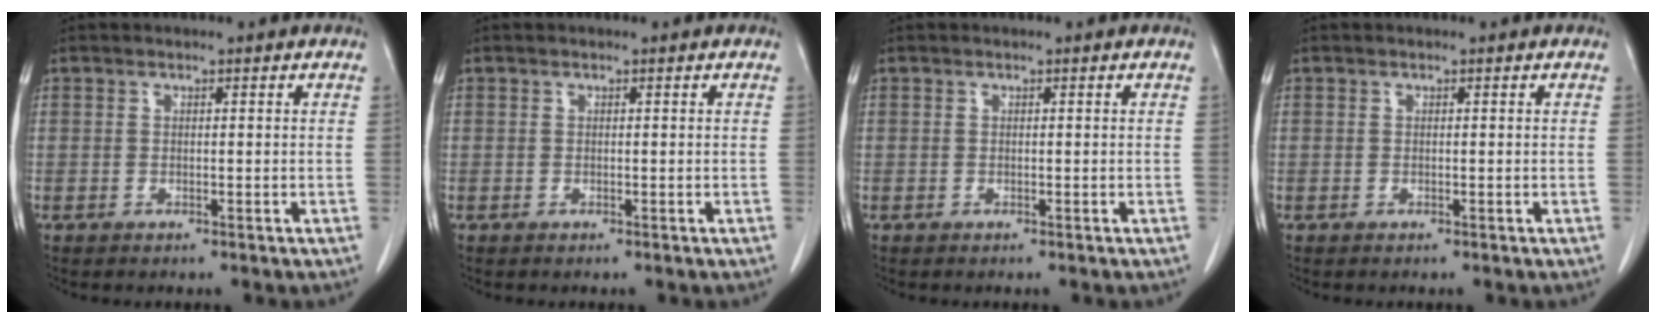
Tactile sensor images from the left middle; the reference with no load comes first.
{"total": 0.0}
{"total": 0.0}
{"total": 0.0}